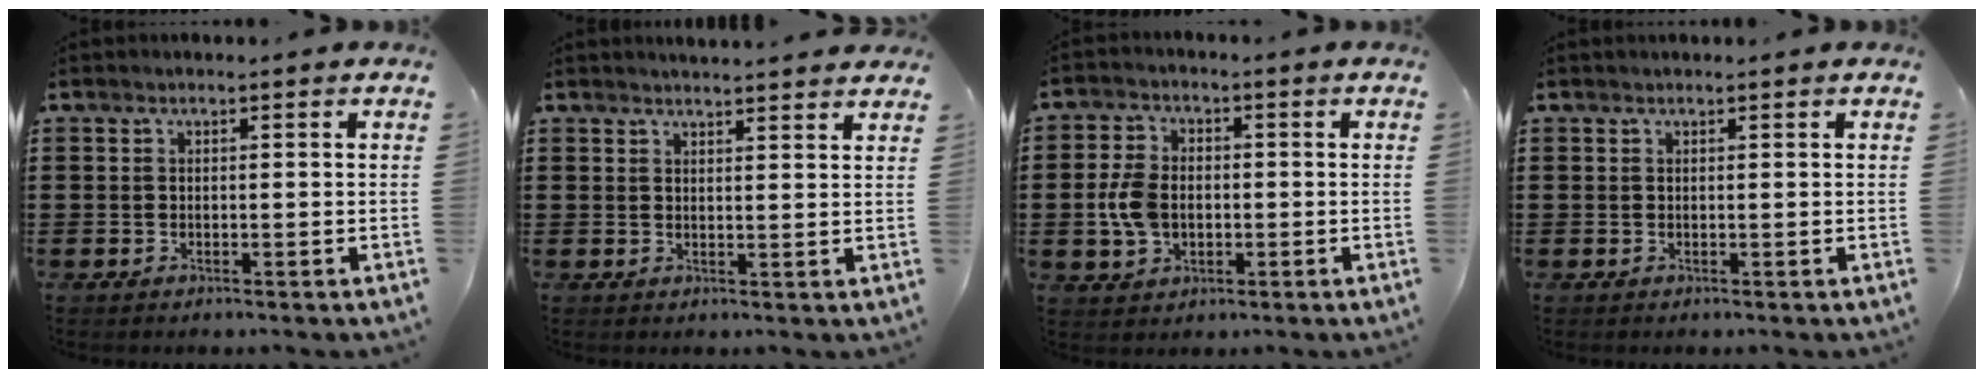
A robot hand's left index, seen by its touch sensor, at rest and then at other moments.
{"total": 2.3, "force": [2.2, -0.3, -0.1], "torque": [-0.004, -0.005, 0.043]}
{"total": 6.5, "force": [-0.7, 4.6, 4.5], "torque": [-0.124, 0.001, -0.021]}
{"total": 0.0}